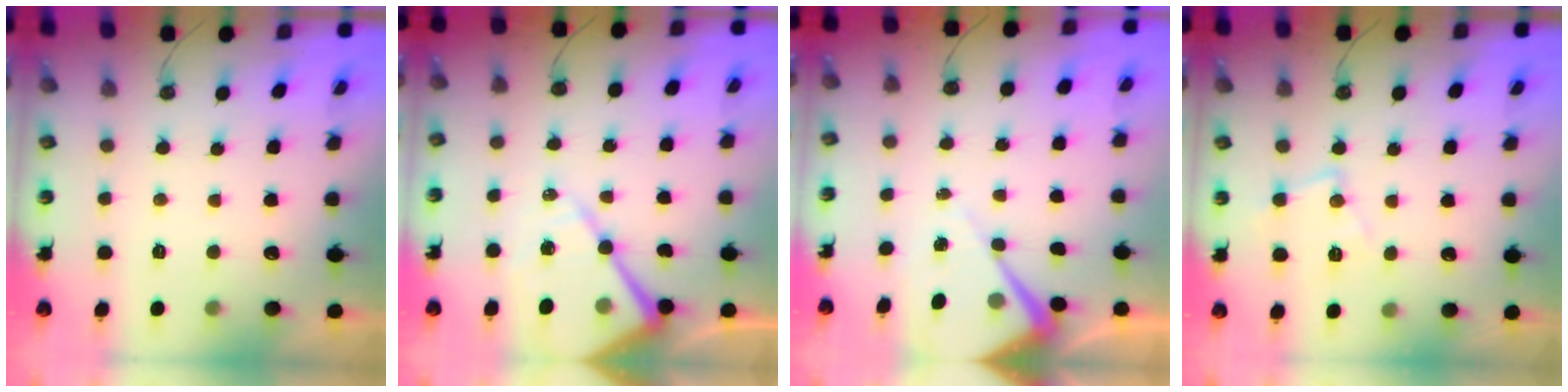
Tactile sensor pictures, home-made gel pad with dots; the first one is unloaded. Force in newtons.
{"total": 15.5, "press": 15.4, "slide": 1.5}
{"total": 7.8, "press": 7.8, "slide": 0.5}
{"total": 9.2, "press": 9.2, "slide": 0.6}